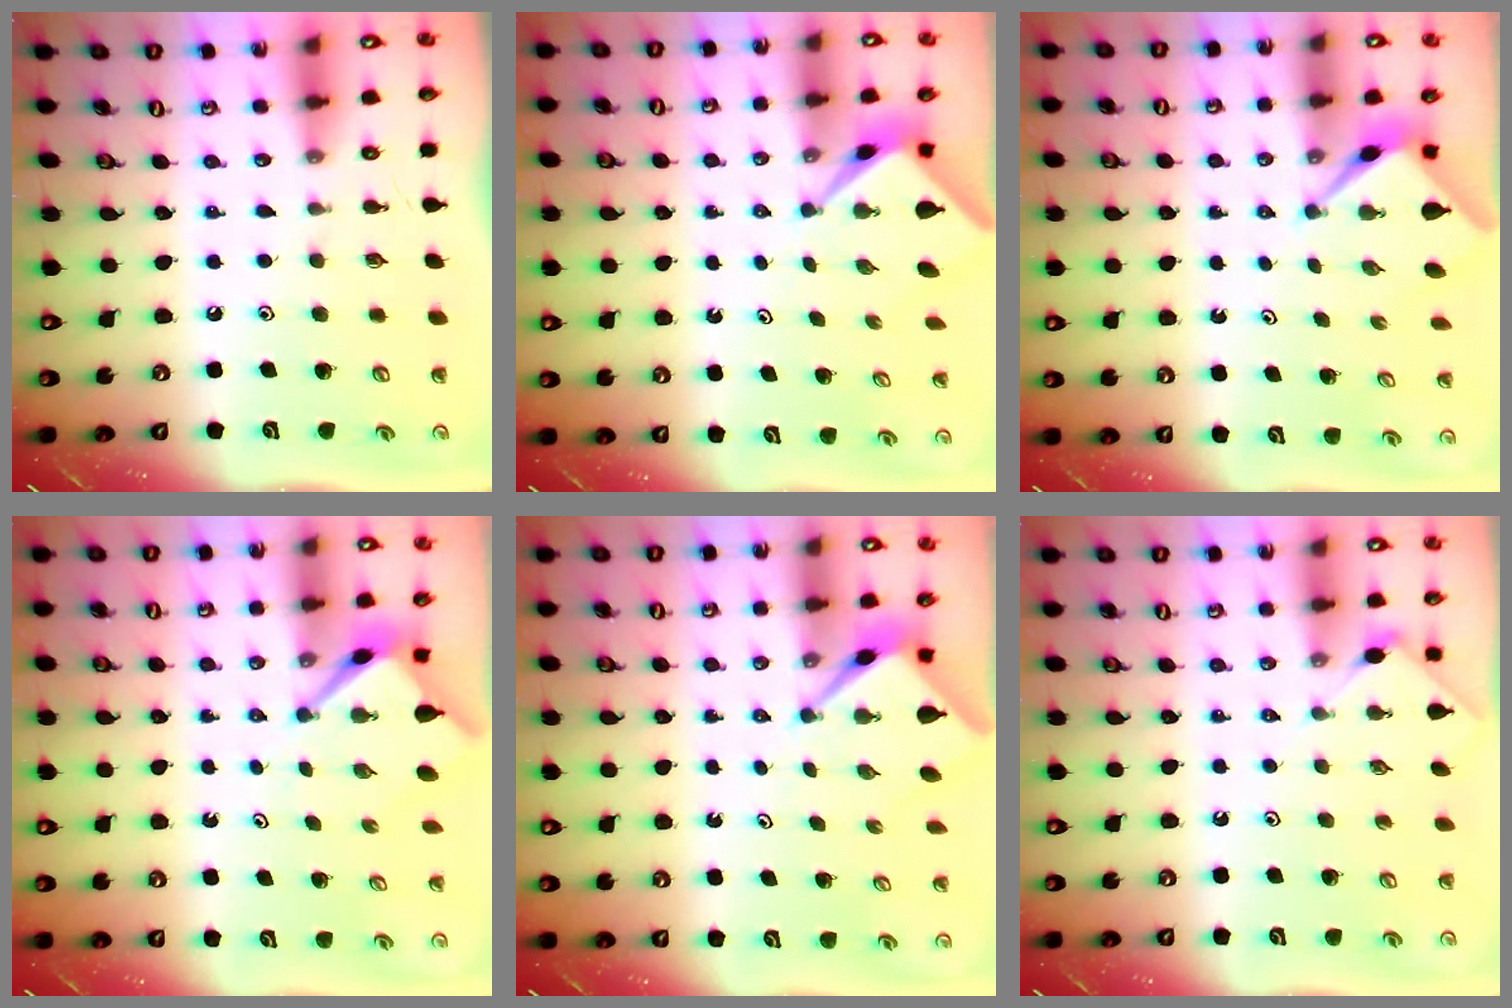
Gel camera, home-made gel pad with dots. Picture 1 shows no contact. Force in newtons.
{"total": 2.1, "press": 2.1, "slide": 0.2}
{"total": 2.7, "press": 2.7, "slide": 0.0}
{"total": 3.1, "press": 3.1, "slide": 0.2}
{"total": 2.7, "press": 2.7, "slide": 0.1}
{"total": 3.6, "press": 3.6, "slide": 0.6}